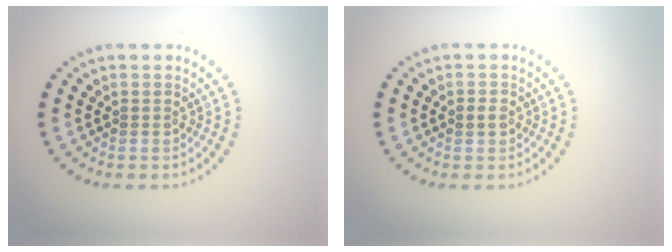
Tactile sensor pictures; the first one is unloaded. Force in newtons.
{"total": 1.0, "press": 1.0, "slide": 0.2}